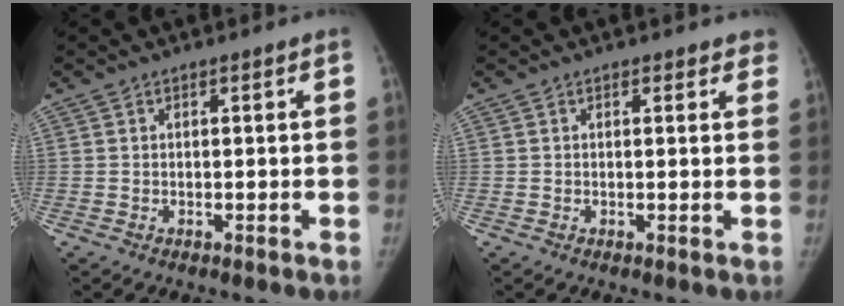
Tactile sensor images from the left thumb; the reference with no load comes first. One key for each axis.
{"total": 3.0, "fx": 2.3, "fy": 1.4, "fz": 1.2, "tx": 0.017, "ty": -0.003, "tz": 0.017}